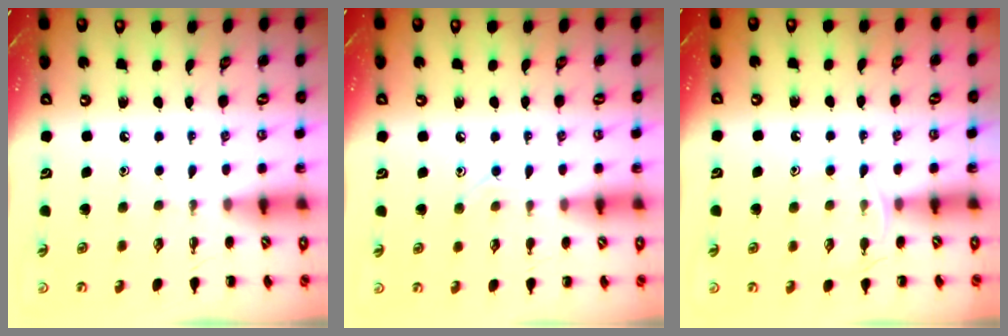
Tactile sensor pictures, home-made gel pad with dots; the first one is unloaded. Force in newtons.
{"total": 6.7, "press": 6.4, "slide": 2.1}
{"total": 5.7, "press": 5.4, "slide": 1.8}